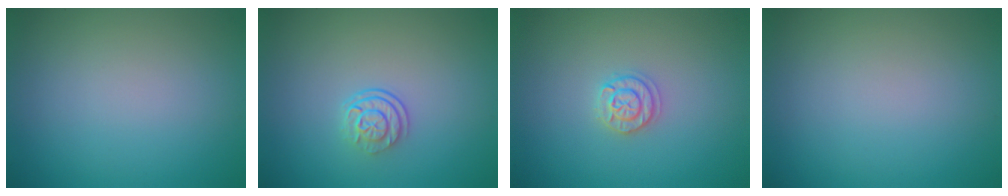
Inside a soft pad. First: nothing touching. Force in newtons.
{"total": 2.5, "press": 1.8, "slide": 1.8}
{"total": 1.7, "press": 1.7, "slide": 0.2}
{"total": 0.0}